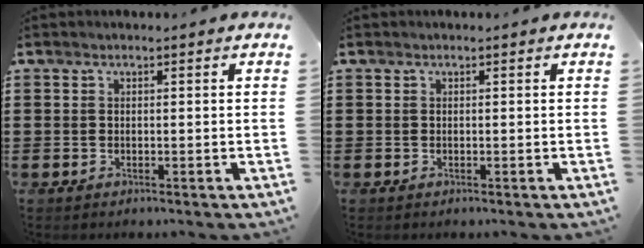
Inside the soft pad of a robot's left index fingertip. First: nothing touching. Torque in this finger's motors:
{"motor_torque": [0.00, 0.00, 0.00, 0.00]}